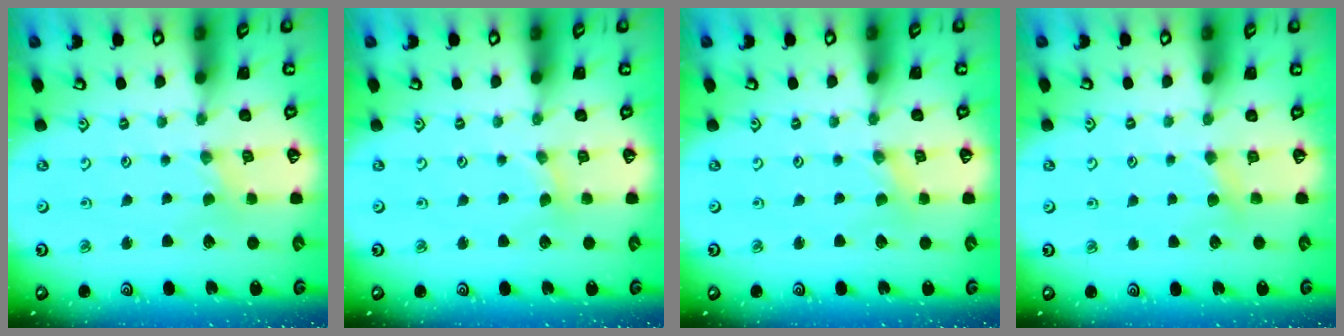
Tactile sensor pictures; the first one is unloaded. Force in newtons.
{"total": 1.0, "press": 1.0, "slide": 0.2}
{"total": 0.0}
{"total": 3.6, "press": 3.6, "slide": 0.5}